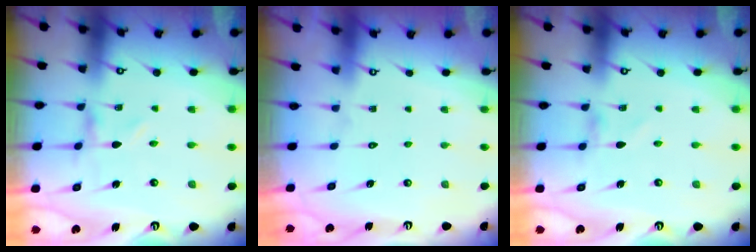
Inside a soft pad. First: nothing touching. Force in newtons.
{"total": 1.7, "press": 1.6, "slide": 0.1}
{"total": 1.1, "press": 1.1, "slide": 0.0}